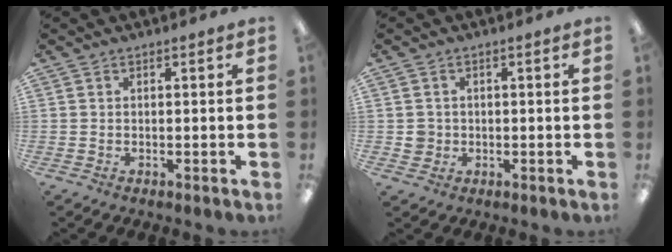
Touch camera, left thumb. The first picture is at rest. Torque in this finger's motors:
{"motor_torque": [-0.12, 0.20, 0.13, -0.04, 0.00]}